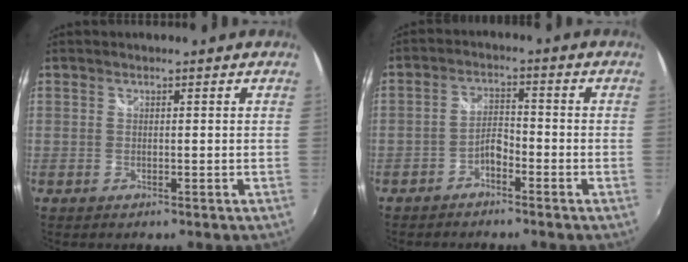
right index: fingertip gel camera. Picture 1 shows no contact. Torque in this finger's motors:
{"motor_torque": [0.75, 0.24, 0.25, 0.04]}